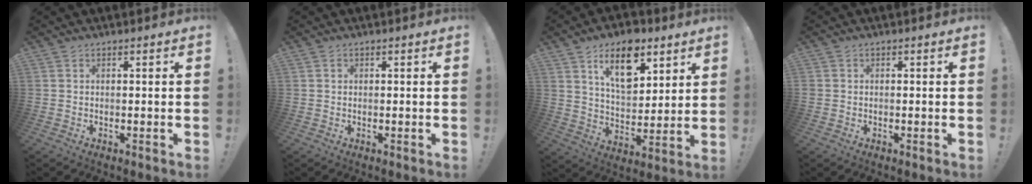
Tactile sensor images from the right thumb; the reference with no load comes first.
{"total": 0.5, "force": [0.0, 0.5, 0.0], "torque": [0.004, 0.002, -0.001]}
{"total": 15.5, "force": [8.7, 8.4, 9.6], "torque": [-0.138, -0.039, 0.152]}
{"total": 0.8, "force": [-0.1, 0.8, 0.1], "torque": [-0.002, 0.003, -0.002]}